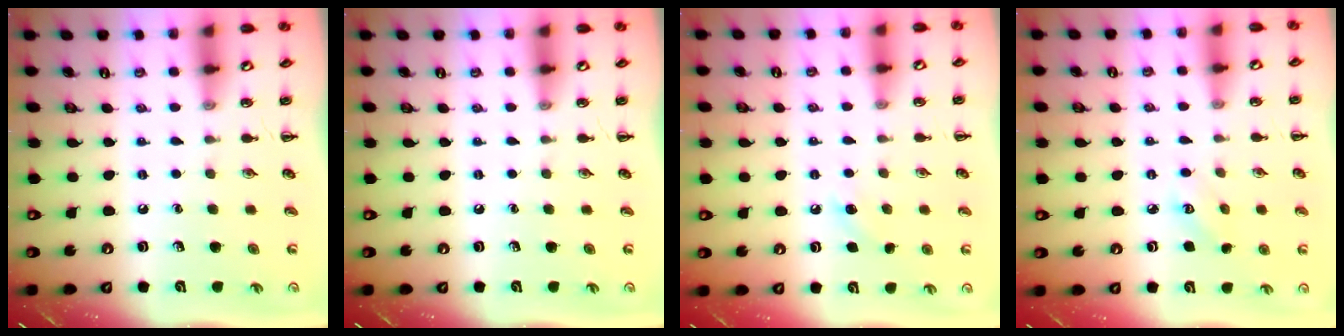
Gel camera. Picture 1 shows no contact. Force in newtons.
{"total": 0.0}
{"total": 4.0, "press": 3.9, "slide": 0.8}
{"total": 3.2, "press": 3.1, "slide": 0.8}